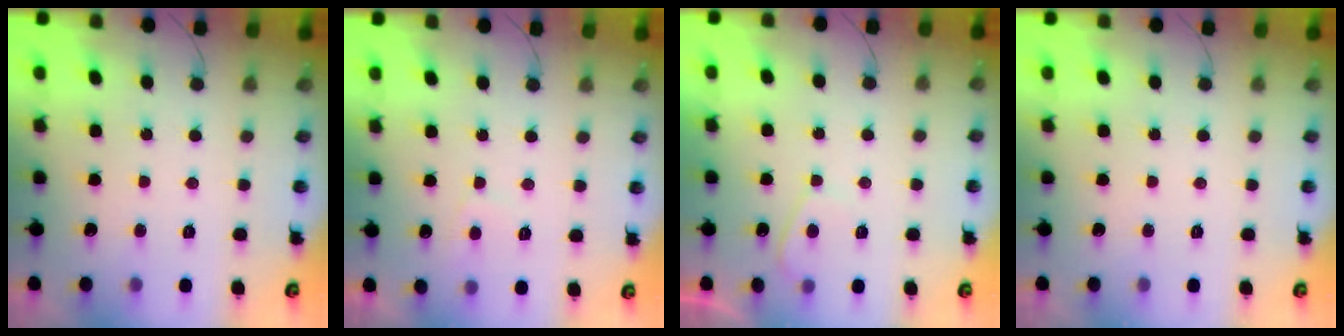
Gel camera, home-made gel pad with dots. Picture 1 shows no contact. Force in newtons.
{"total": 1.6, "press": 1.5, "slide": 0.6}
{"total": 1.8, "press": 1.7, "slide": 0.6}
{"total": 0.0}